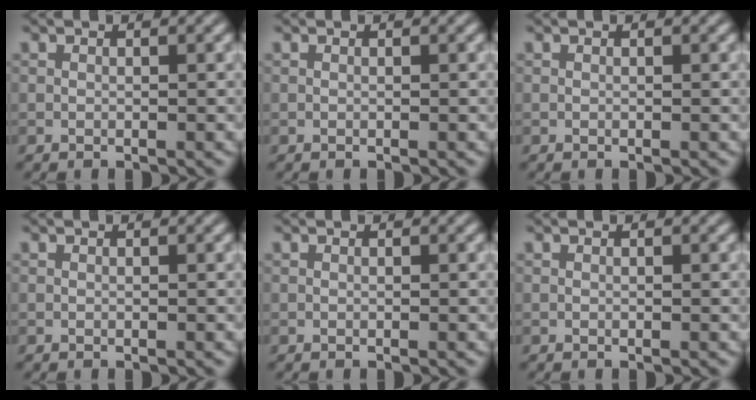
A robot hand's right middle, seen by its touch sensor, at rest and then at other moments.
{"total": 0.0}
{"total": 0.0}
{"total": 0.0}
{"total": 0.0}
{"total": 0.0}